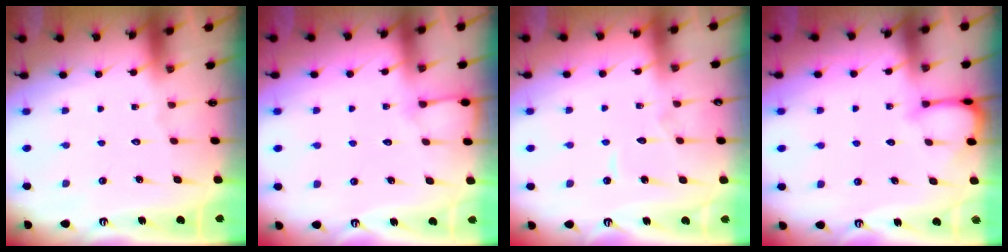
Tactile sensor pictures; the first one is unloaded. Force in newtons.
{"total": 5.2, "press": 5.2, "slide": 0.6}
{"total": 3.7, "press": 3.7, "slide": 0.3}
{"total": 4.1, "press": 4.0, "slide": 0.5}